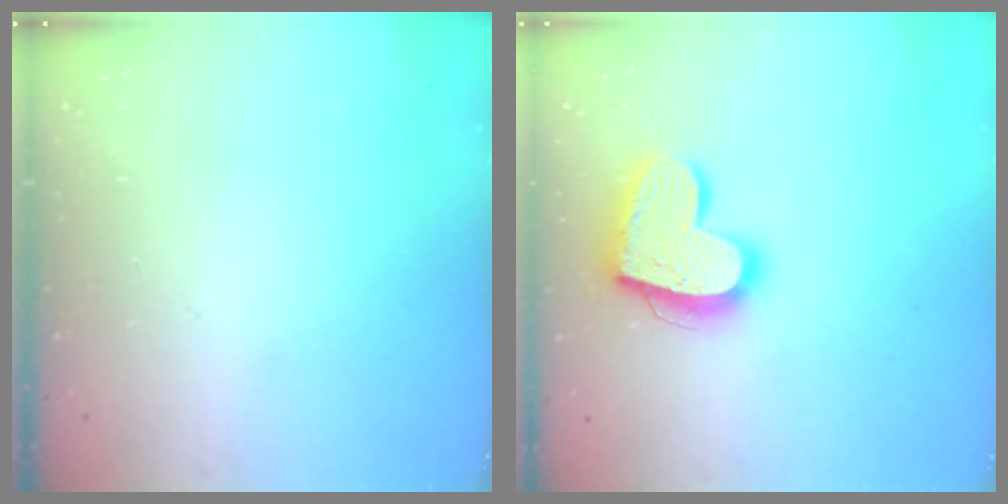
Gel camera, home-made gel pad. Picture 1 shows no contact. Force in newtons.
{"total": 17.6, "press": 17.6, "slide": 1.4}